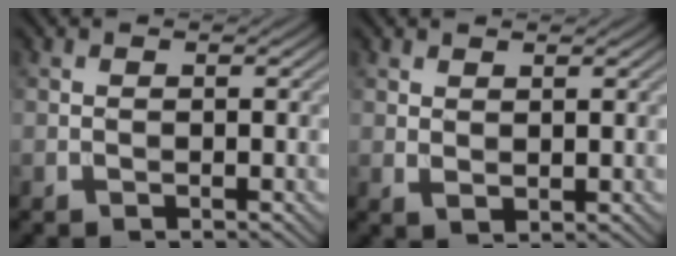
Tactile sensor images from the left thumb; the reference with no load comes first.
{"total": 1.3, "force": [0.9, 0.6, 0.8], "torque": [-0.019, -0.005, 0.022]}